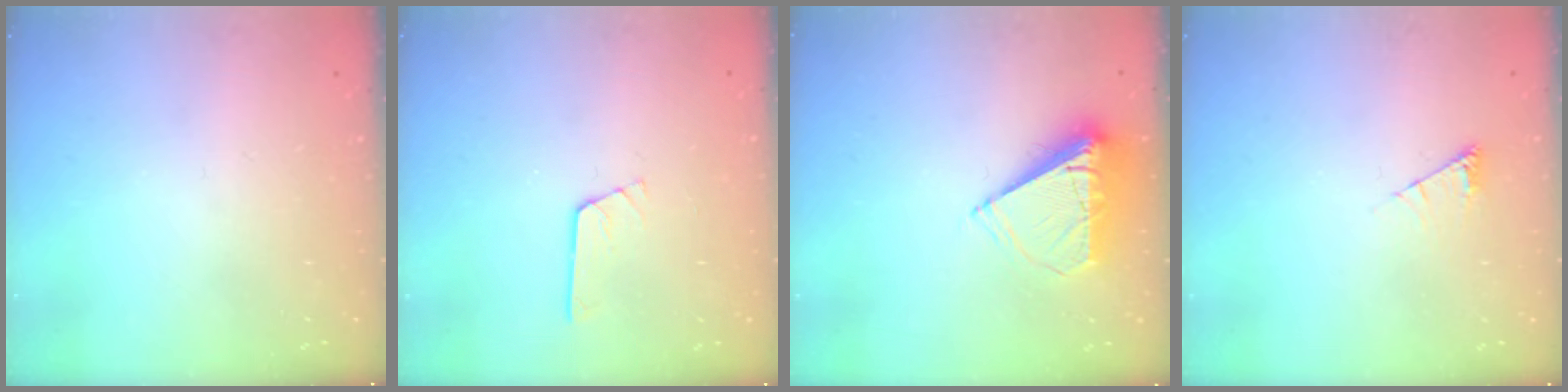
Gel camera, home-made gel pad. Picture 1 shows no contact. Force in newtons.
{"total": 2.4, "press": 2.4, "slide": 0.2}
{"total": 8.9, "press": 8.9, "slide": 0.3}
{"total": 4.4, "press": 4.4, "slide": 0.5}